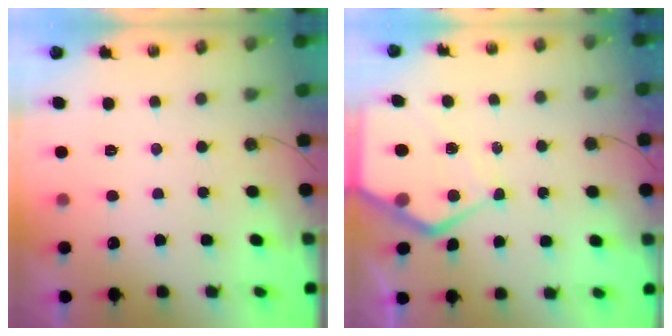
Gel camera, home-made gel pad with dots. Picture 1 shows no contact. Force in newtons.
{"total": 8.9, "press": 8.9, "slide": 1.1}